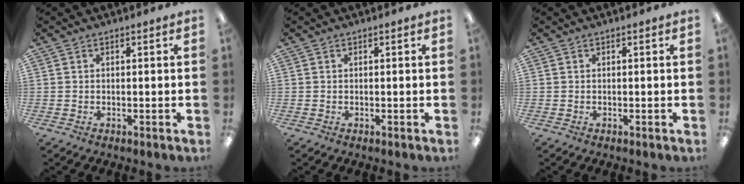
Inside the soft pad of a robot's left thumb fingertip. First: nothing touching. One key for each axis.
{"total": 0.0}
{"total": 0.0}